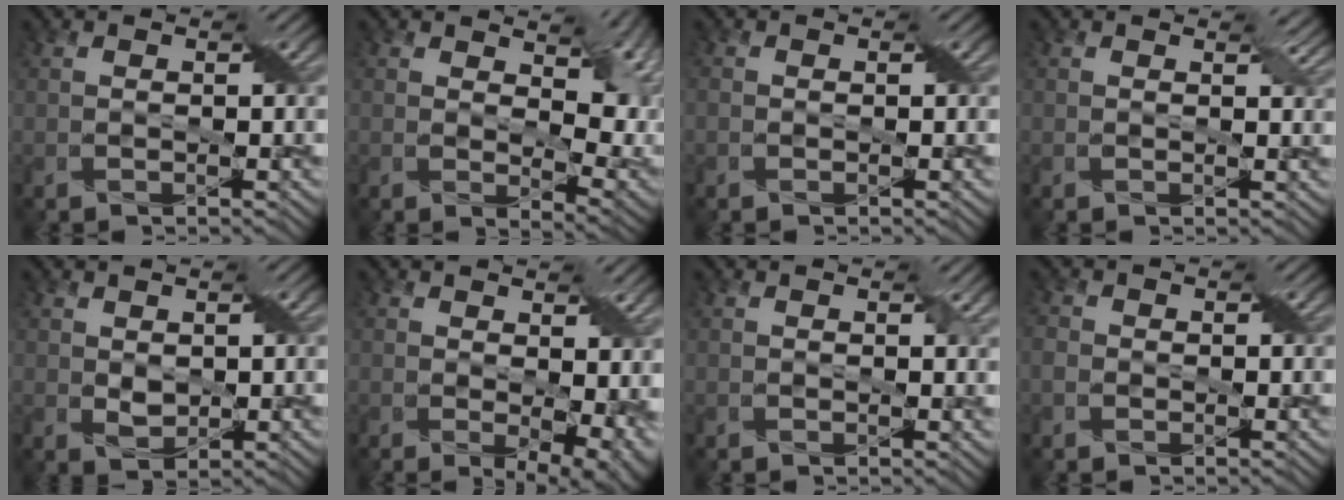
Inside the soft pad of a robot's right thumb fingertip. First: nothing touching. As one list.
[{"total": 10.1, "force": [3.4, 5.2, 8.0], "torque": [-0.126, -0.017, 0.065]}, {"total": 0.8, "force": [-0.3, 0.7, 0.4], "torque": [-0.010, -0.001, -0.004]}, {"total": 1.6, "force": [0.9, 0.8, 1.2], "torque": [-0.020, -0.003, 0.016]}, {"total": 1.7, "force": [0.6, 1.2, 1.0], "torque": [-0.025, -0.002, 0.016]}, {"total": 6.7, "force": [0.4, 4.0, 5.4], "torque": [-0.078, -0.024, 0.021]}, {"total": 1.0, "force": [0.5, 0.3, 0.8], "torque": [-0.011, -0.004, 0.009]}, {"total": 1.6, "force": [-0.4, 1.4, 0.7], "torque": [-0.021, 0.001, -0.014]}]